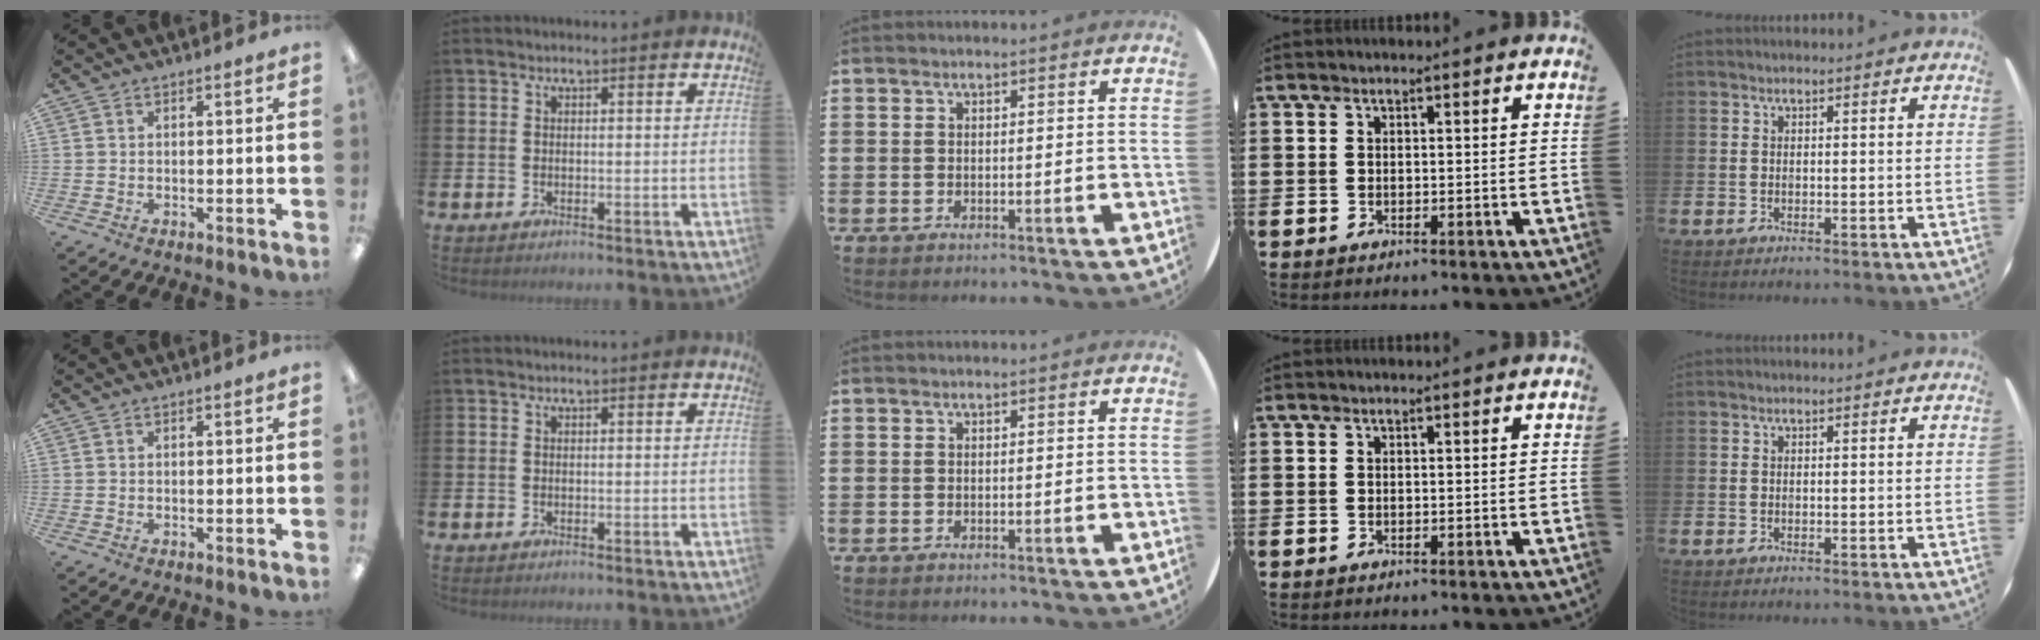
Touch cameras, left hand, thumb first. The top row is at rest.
{}